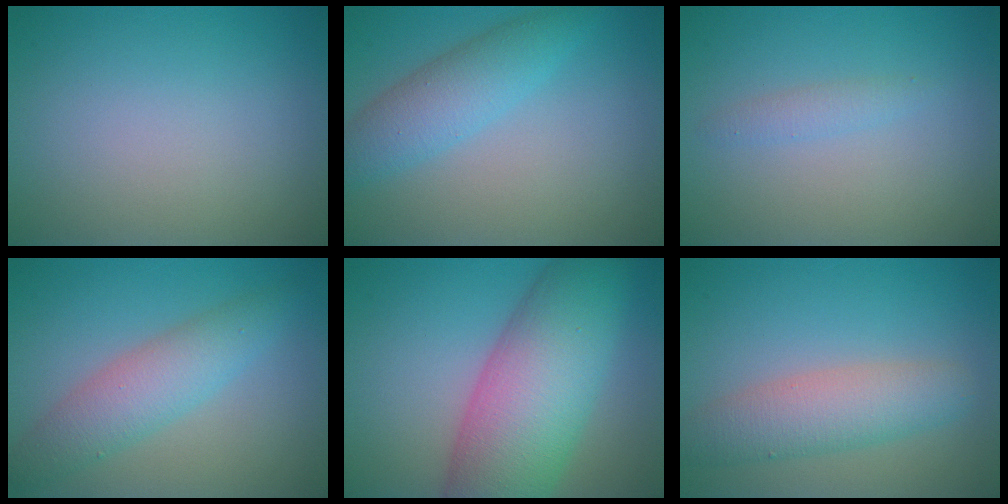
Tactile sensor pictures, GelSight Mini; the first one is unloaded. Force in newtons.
{"total": 4.0, "press": 4.0, "slide": 0.1}
{"total": 1.2, "press": 1.2, "slide": 0.0}
{"total": 4.3, "press": 4.3, "slide": 0.1}
{"total": 11.6, "press": 11.6, "slide": 0.4}
{"total": 4.5, "press": 4.5, "slide": 0.2}